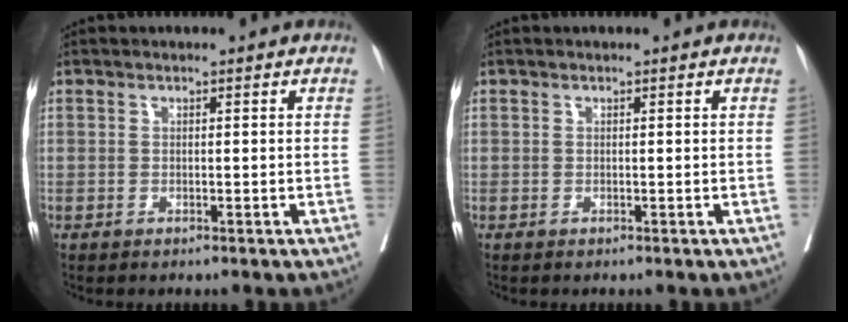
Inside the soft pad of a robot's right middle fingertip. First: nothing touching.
{"total": 0.0}